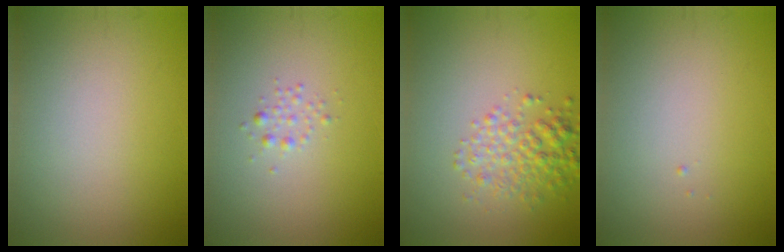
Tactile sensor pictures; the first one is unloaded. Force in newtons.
{"total": 0.9, "press": 0.9, "slide": 0.0}
{"total": 3.3, "press": 3.3, "slide": 0.1}
{"total": 0.0}